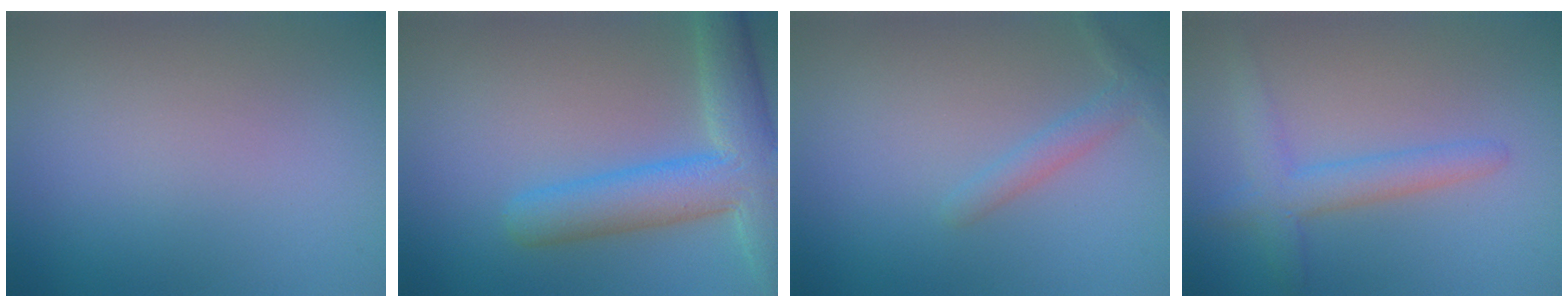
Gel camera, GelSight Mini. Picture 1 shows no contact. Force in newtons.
{"total": 7.5, "press": 7.5, "slide": 0.4}
{"total": 1.7, "press": 1.7, "slide": 0.1}
{"total": 3.2, "press": 3.2, "slide": 0.1}